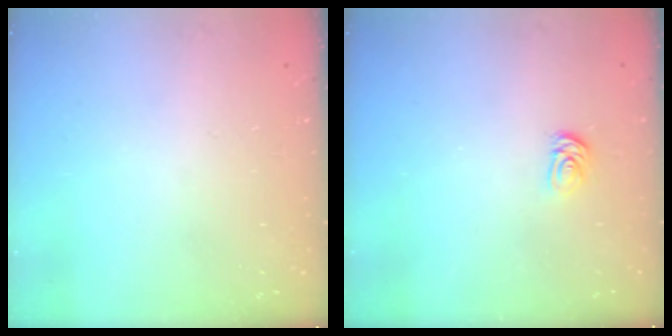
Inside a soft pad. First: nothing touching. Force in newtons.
{"total": 2.6, "press": 2.6, "slide": 0.3}